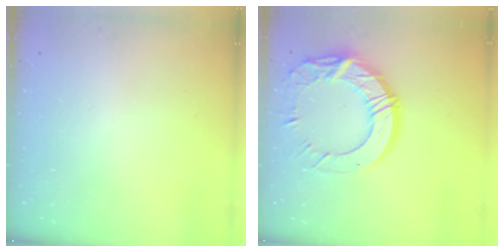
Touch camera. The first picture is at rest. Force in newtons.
{"total": 18.4, "press": 18.3, "slide": 1.1}